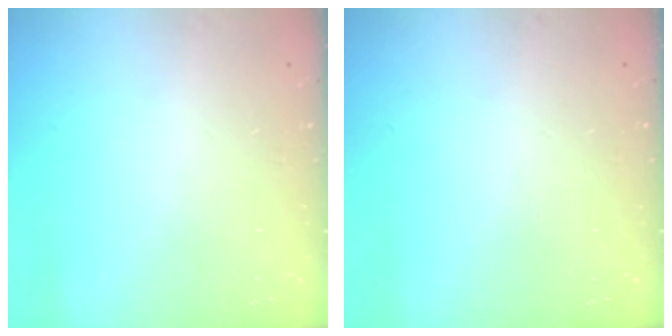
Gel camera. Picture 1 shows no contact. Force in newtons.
{"total": 0.0}